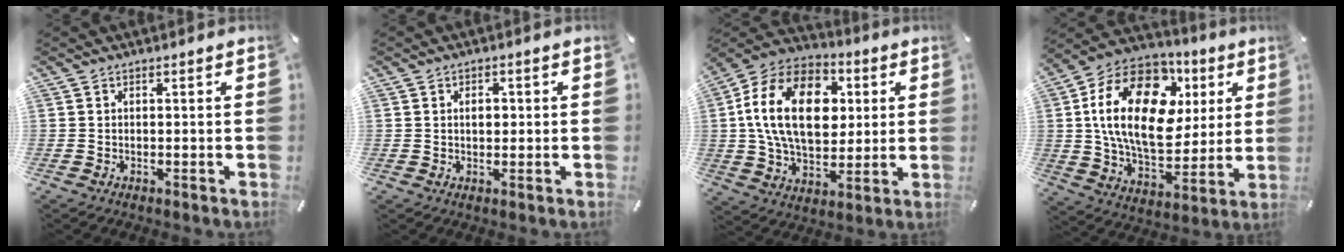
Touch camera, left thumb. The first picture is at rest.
{"total": 2.9, "force": [0.3, 2.0, 2.1], "torque": [-0.027, 0.000, -0.001]}
{"total": 21.4, "force": [3.5, 14.6, 15.3], "torque": [-0.304, 0.009, 0.056]}
{"total": 23.9, "force": [5.7, 15.3, 17.4], "torque": [-0.325, -0.005, 0.097]}